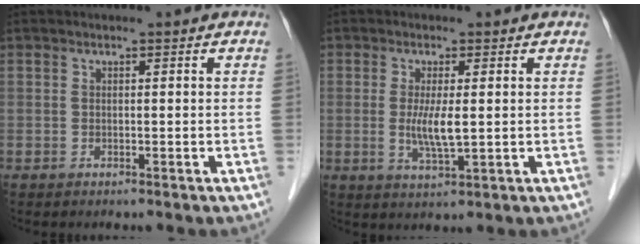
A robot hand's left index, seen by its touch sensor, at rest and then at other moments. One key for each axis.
{"total": 4.6, "fx": 0.0, "fy": 0.7, "fz": 4.5, "tx": -0.095, "ty": -0.010, "tz": 0.002}